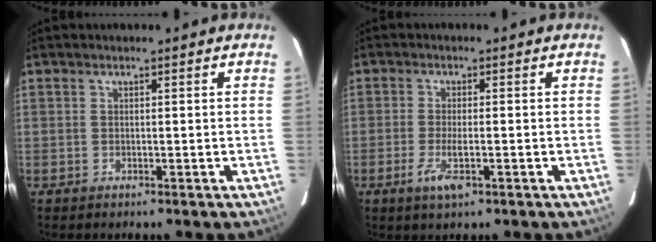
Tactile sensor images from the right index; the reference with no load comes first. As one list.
[{"total": 3.7, "force": [-1.7, 0.7, 3.2], "torque": [-0.069, -0.006, -0.029]}]